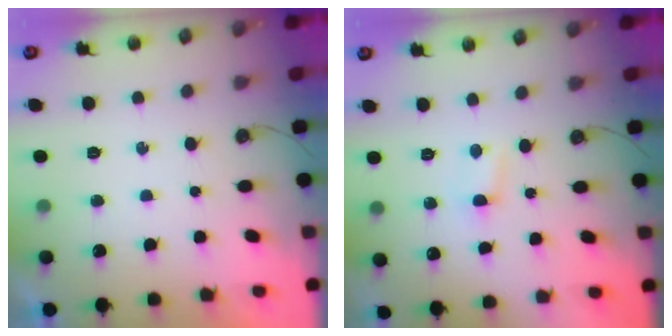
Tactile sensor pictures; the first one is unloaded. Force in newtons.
{"total": 2.0, "press": 2.0, "slide": 0.3}